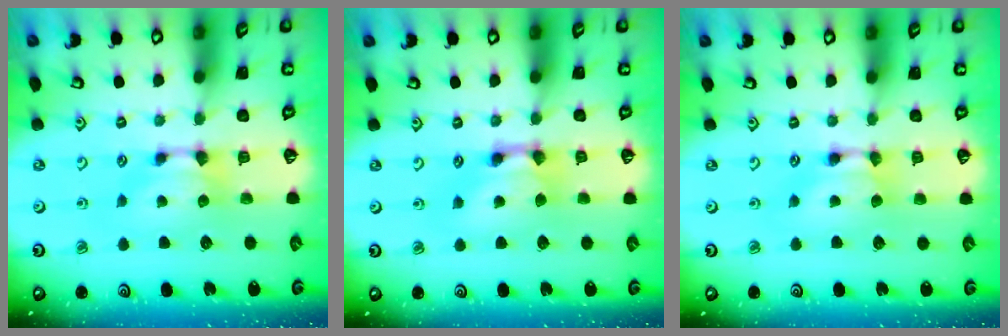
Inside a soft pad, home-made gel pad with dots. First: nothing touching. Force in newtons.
{"total": 2.6, "press": 2.6, "slide": 0.2}
{"total": 1.7, "press": 1.7, "slide": 0.1}